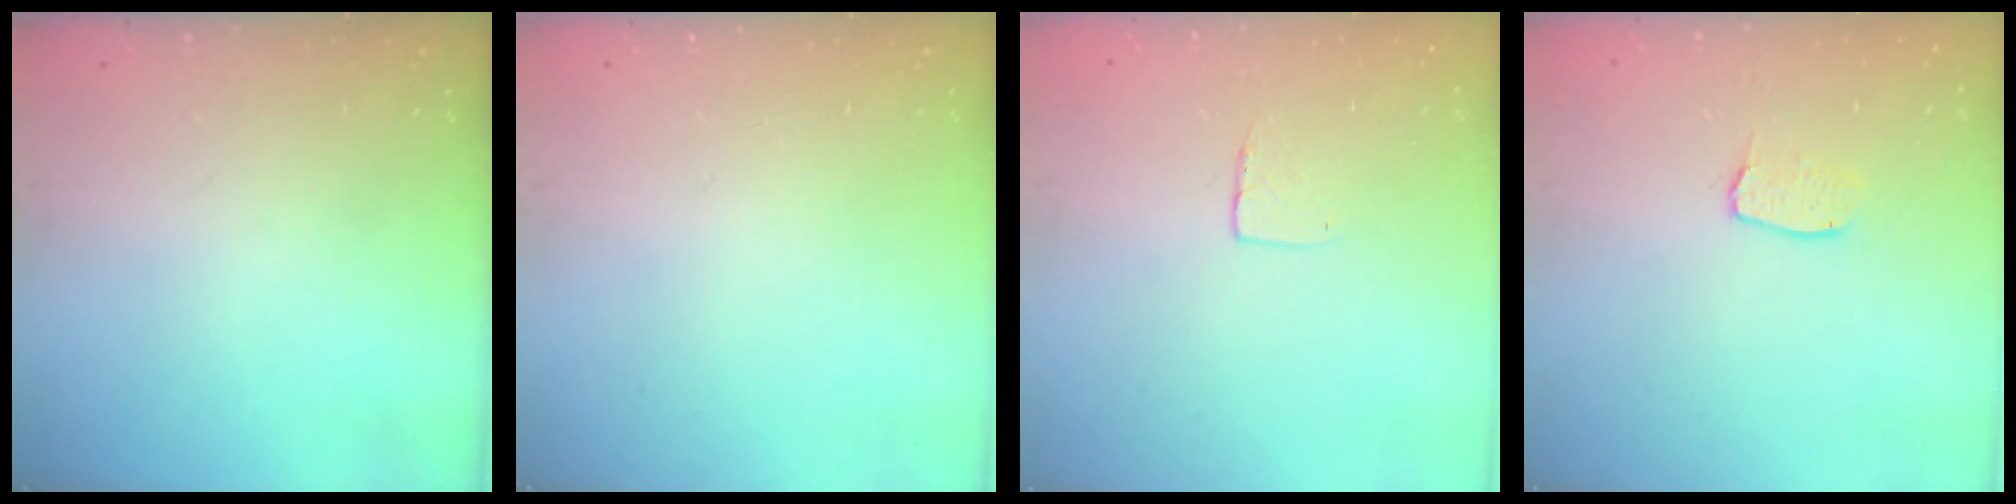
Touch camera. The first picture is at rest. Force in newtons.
{"total": 0.0}
{"total": 4.5, "press": 4.5, "slide": 0.3}
{"total": 4.9, "press": 4.9, "slide": 0.3}